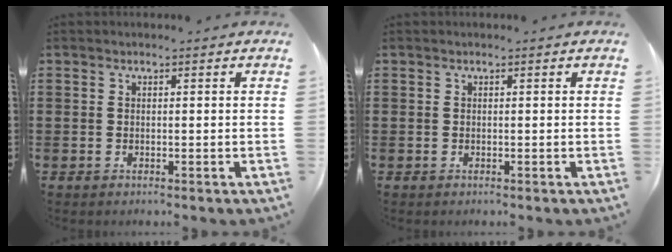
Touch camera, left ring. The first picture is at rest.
{"total": 0.0}